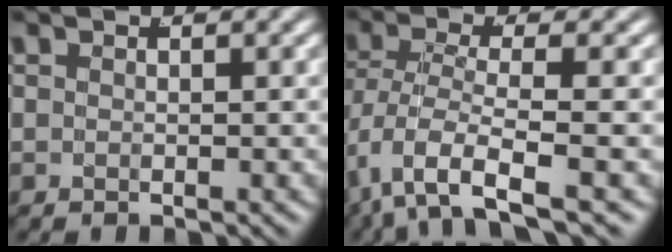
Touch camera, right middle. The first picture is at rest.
{"total": 4.9, "force": [-2.5, 1.0, 4.1], "torque": [-0.104, -0.030, -0.023]}